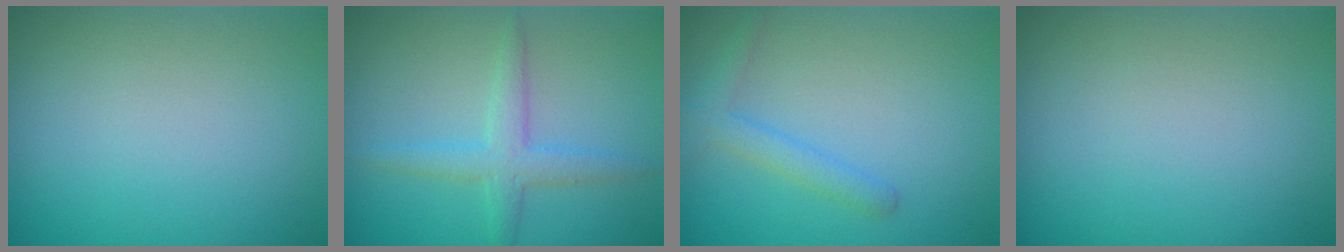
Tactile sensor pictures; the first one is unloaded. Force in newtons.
{"total": 2.7, "press": 2.7, "slide": 0.1}
{"total": 2.0, "press": 2.0, "slide": 0.2}
{"total": 0.0}